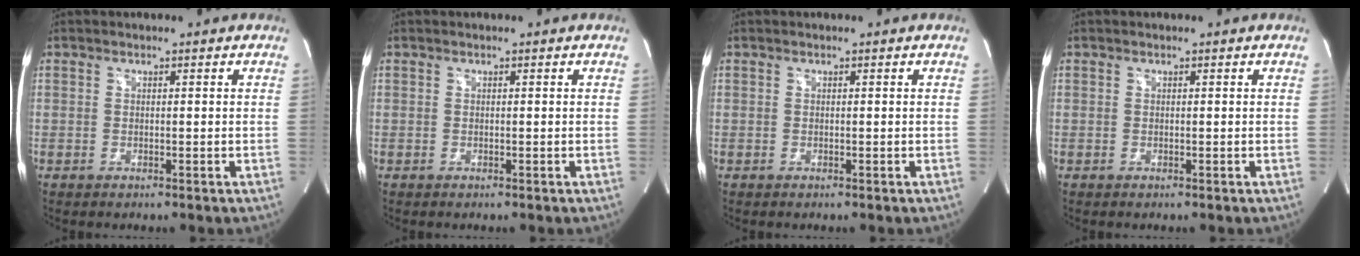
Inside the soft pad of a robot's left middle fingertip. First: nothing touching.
{"total": 0.0}
{"total": 0.0}
{"total": 0.0}